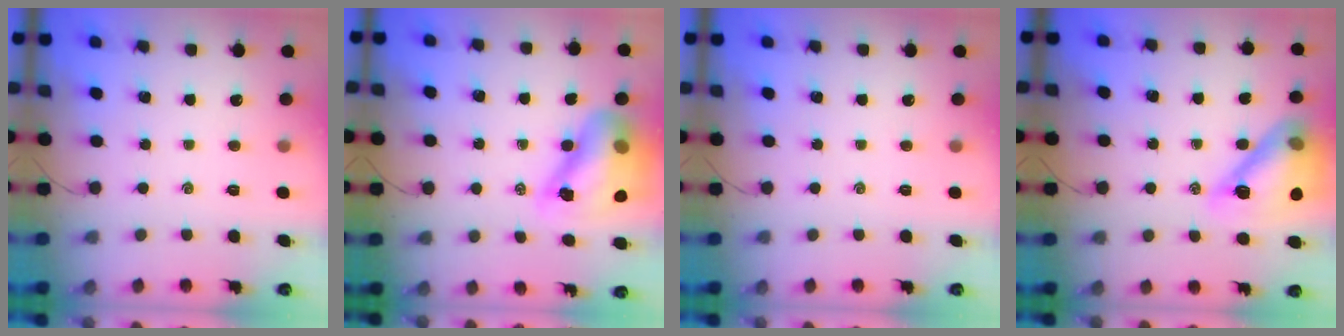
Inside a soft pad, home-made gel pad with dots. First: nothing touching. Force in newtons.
{"total": 15.1, "press": 14.6, "slide": 4.0}
{"total": 0.0}
{"total": 17.7, "press": 17.5, "slide": 2.4}